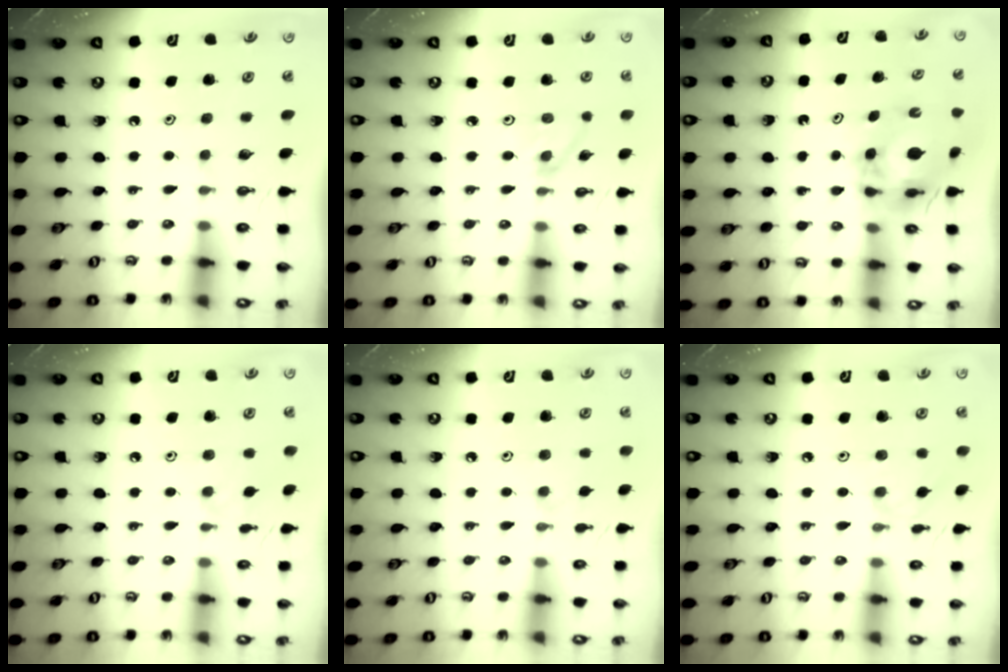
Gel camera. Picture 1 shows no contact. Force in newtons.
{"total": 1.9, "press": 1.9, "slide": 0.3}
{"total": 8.7, "press": 8.7, "slide": 0.9}
{"total": 2.6, "press": 2.5, "slide": 0.5}
{"total": 2.4, "press": 2.3, "slide": 0.5}
{"total": 1.3, "press": 1.2, "slide": 0.4}